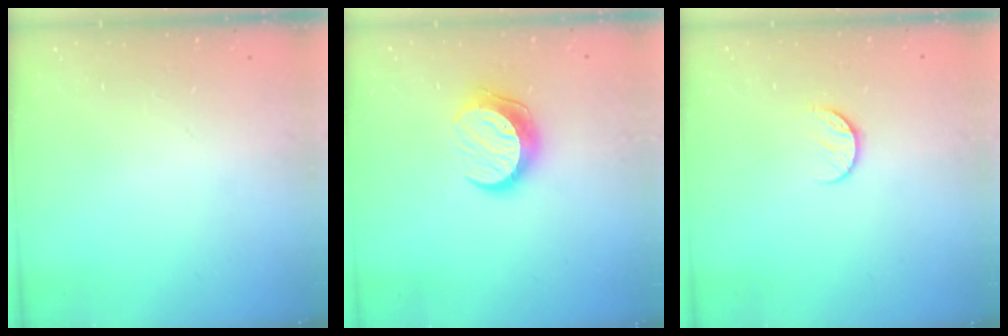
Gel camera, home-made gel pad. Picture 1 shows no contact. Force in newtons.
{"total": 10.5, "press": 10.5, "slide": 0.5}
{"total": 7.5, "press": 7.4, "slide": 1.1}